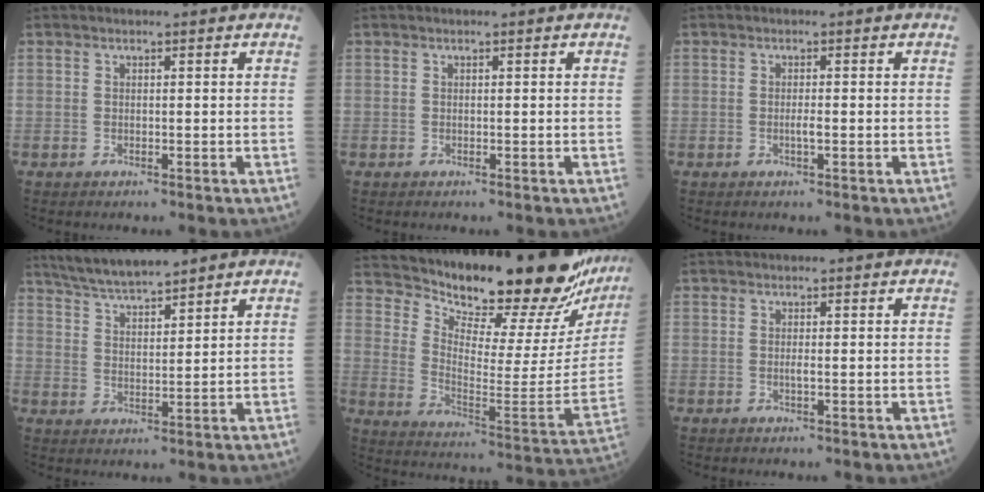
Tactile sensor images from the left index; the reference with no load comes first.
{"total": 0.0}
{"total": 1.2, "force": [-0.7, 0.0, 0.9], "torque": [-0.021, -0.005, -0.011]}
{"total": 7.9, "force": [7.1, 0.4, 3.4], "torque": [-0.067, 0.015, 0.133]}
{"total": 24.4, "force": [22.7, 1.8, 8.7], "torque": [-0.151, -0.127, 0.308]}
{"total": 0.6, "force": [-0.4, 0.0, 0.4], "torque": [-0.011, -0.006, -0.008]}